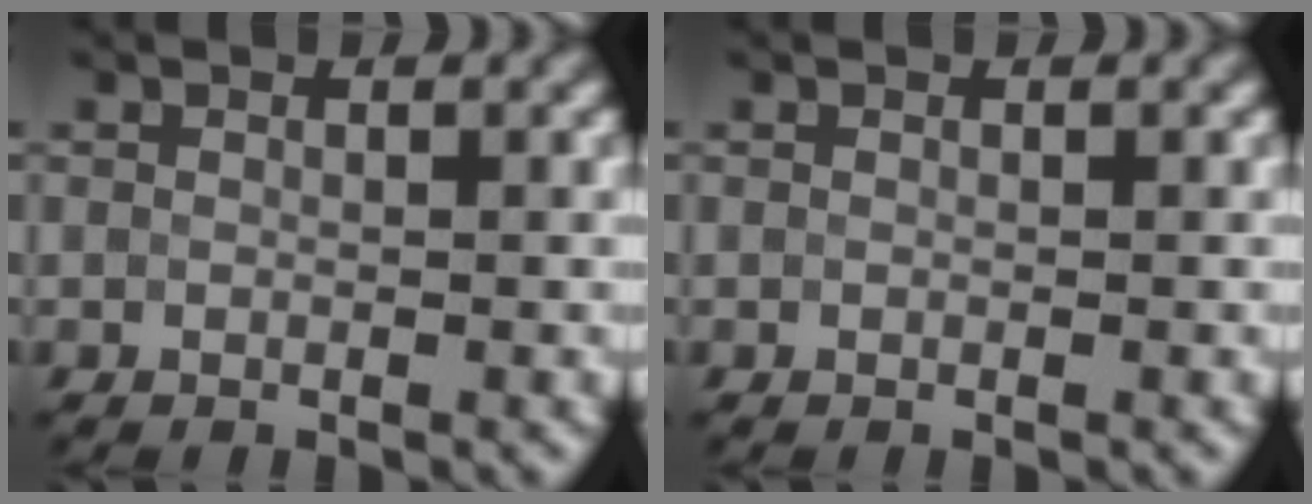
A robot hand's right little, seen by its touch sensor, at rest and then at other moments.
{"total": 0.0}